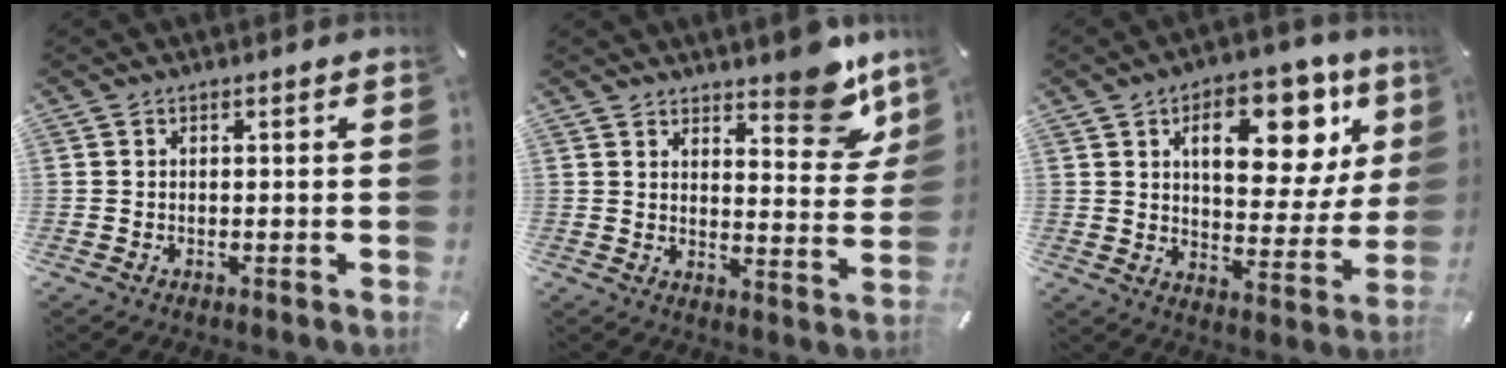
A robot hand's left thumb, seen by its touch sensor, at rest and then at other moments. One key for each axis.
{"total": 10.8, "fx": 8.3, "fy": 4.4, "fz": 5.2, "tx": -0.039, "ty": -0.068, "tz": 0.141}
{"total": 18.0, "fx": 8.3, "fy": 9.8, "fz": 12.7, "tx": -0.165, "ty": -0.038, "tz": 0.131}